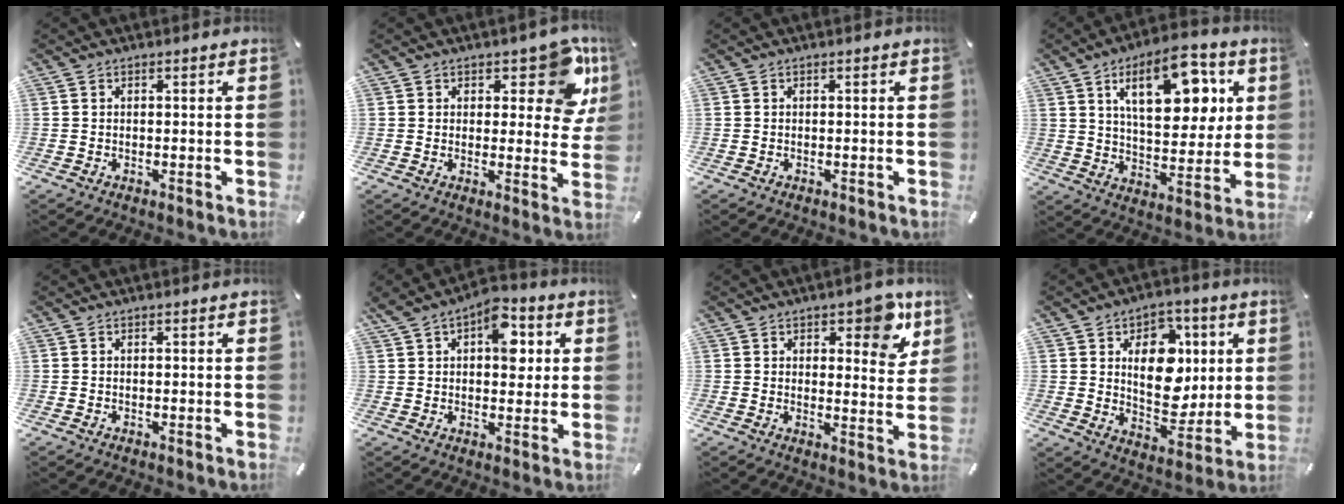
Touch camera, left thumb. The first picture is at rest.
{"total": 11.2, "force": [6.8, 5.5, 7.1], "torque": [-0.064, -0.047, 0.113]}
{"total": 0.0}
{"total": 18.4, "force": [8.3, 8.8, 13.9], "torque": [-0.212, -0.016, 0.133]}
{"total": 0.0}
{"total": 10.4, "force": [3.5, 6.5, 7.3], "torque": [-0.082, -0.011, 0.057]}
{"total": 8.9, "force": [5.6, 4.4, 5.4], "torque": [-0.047, -0.029, 0.089]}
{"total": 13.7, "force": [3.2, 10.3, 8.5], "torque": [-0.118, -0.012, 0.058]}